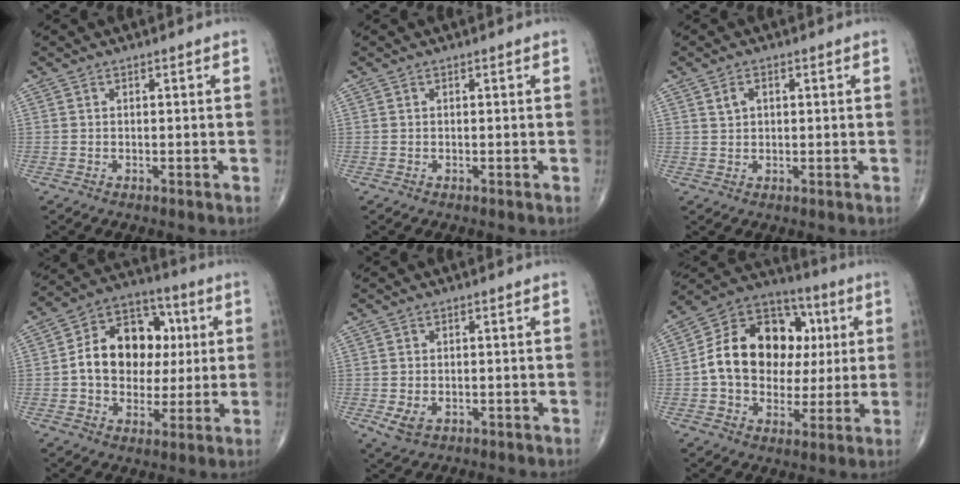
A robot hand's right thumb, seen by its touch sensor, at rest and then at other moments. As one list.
[{"total": 0.0}, {"total": 2.4, "force": [0.9, 1.6, 1.6], "torque": [-0.025, 0.003, 0.019]}, {"total": 14.8, "force": [1.3, 11.4, 9.4], "torque": [-0.099, 0.023, 0.019]}, {"total": 3.6, "force": [-0.9, 2.4, 2.5], "torque": [-0.051, -0.003, -0.008]}, {"total": 19.9, "force": [1.9, 15.1, 12.8], "torque": [-0.174, 0.028, 0.030]}]